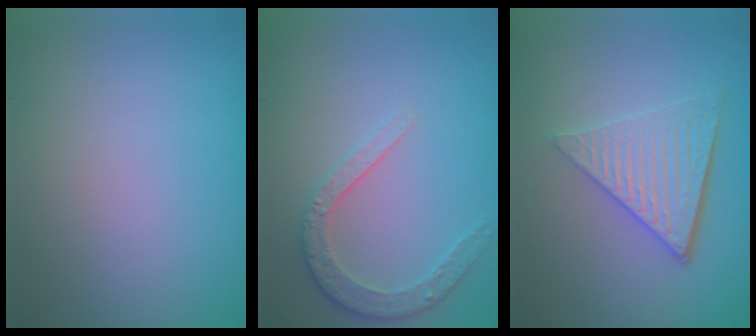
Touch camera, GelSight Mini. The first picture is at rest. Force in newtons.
{"total": 2.9, "press": 2.5, "slide": 1.6}
{"total": 5.2, "press": 3.8, "slide": 3.5}